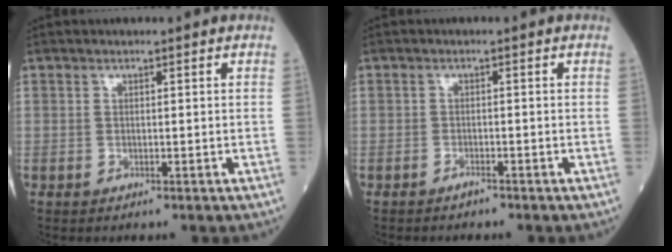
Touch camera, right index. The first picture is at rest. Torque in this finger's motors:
{"motor_torque": [-0.21, 0.01, 0.07, 0.02]}